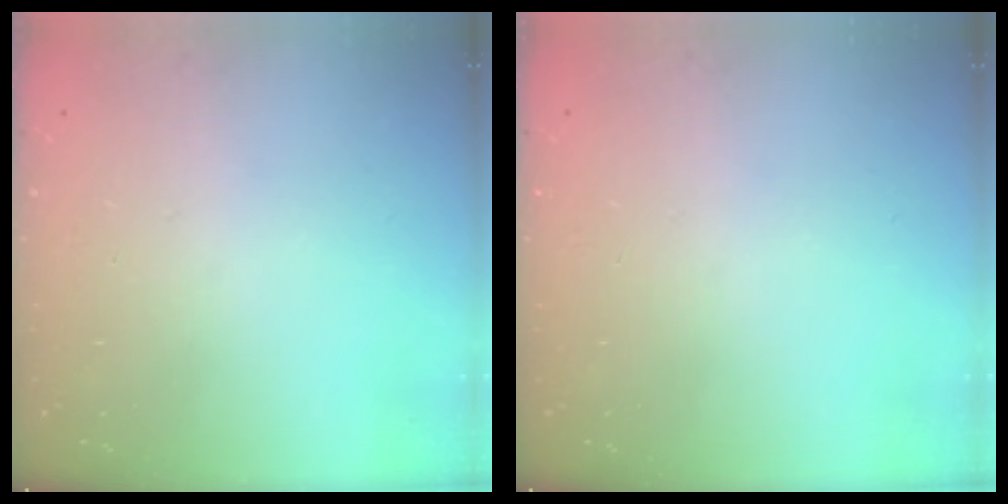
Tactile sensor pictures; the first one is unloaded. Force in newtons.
{"total": 0.0}